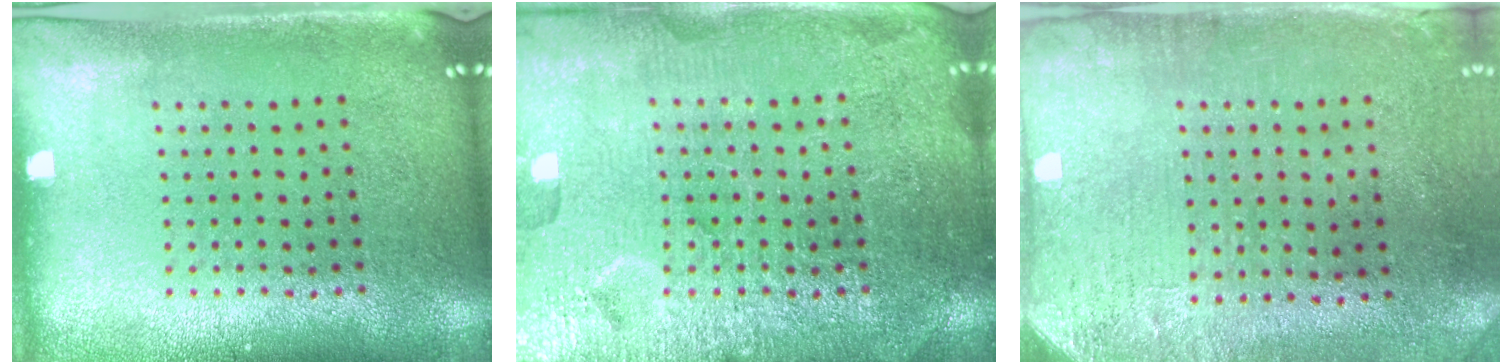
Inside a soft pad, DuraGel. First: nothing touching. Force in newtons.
{"total": 4.4, "press": 4.4, "slide": 0.6}
{"total": 3.1, "press": 2.5, "slide": 1.8}